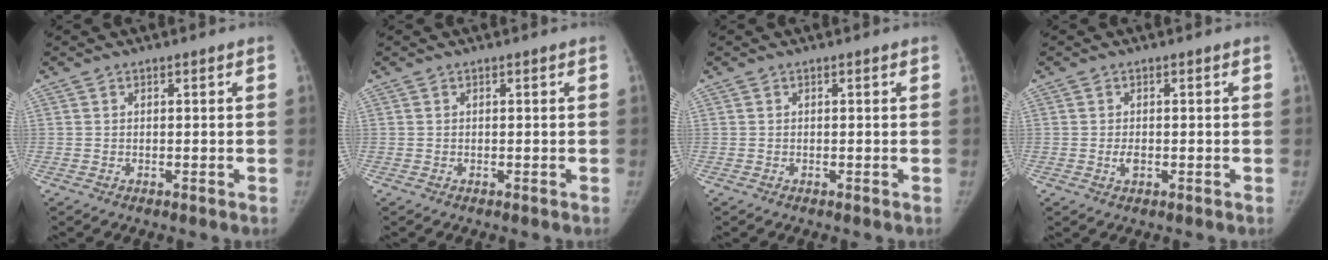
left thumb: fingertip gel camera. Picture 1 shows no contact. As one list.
[{"total": 0.0}, {"total": 0.0}, {"total": 1.6, "force": [-0.3, 0.9, 1.3], "torque": [-0.021, -0.001, -0.005]}]